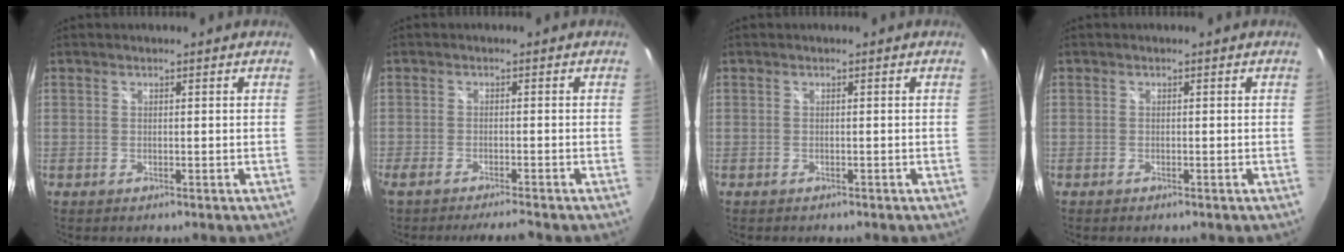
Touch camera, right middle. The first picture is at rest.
{"total": 5.0, "force": [-4.5, 0.0, 2.2], "torque": [-0.050, -0.010, -0.076]}
{"total": 0.7, "force": [-0.6, 0.3, 0.1], "torque": [-0.005, -0.002, -0.010]}
{"total": 0.6, "force": [-0.5, 0.3, 0.2], "torque": [-0.006, -0.003, -0.011]}